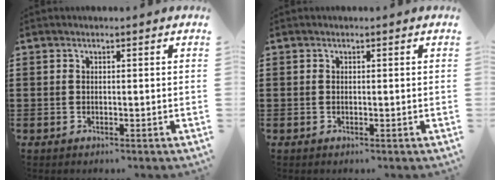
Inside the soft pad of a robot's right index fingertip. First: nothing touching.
{"total": 0.0}